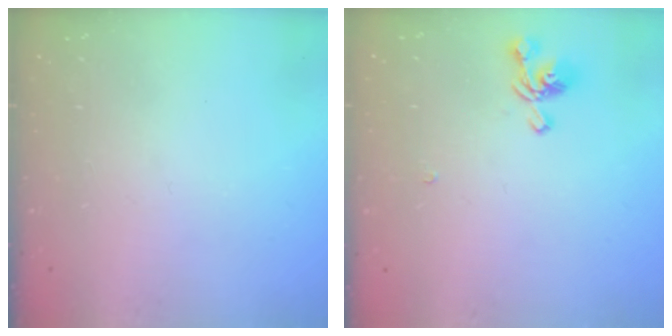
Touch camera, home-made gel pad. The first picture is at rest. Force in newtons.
{"total": 1.6, "press": 1.3, "slide": 0.9}